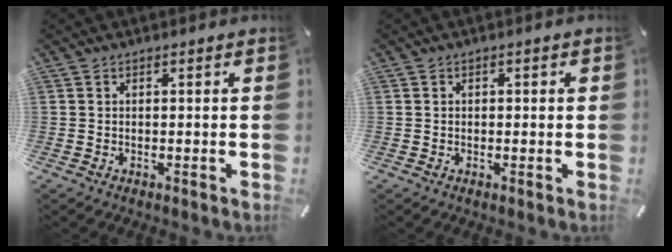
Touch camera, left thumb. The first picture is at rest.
{"total": 0.9, "force": [-0.1, 0.6, 0.6], "torque": [-0.011, 0.003, -0.003]}